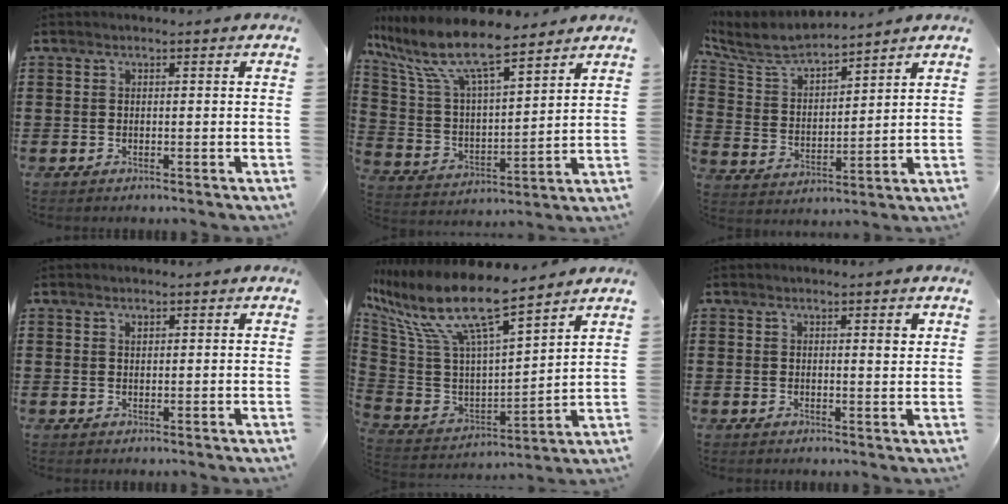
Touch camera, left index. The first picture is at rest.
{"total": 10.9, "force": [8.5, 2.1, 6.5], "torque": [-0.166, -0.045, 0.141]}
{"total": 6.6, "force": [6.0, 1.2, 2.5], "torque": [-0.078, -0.032, 0.102]}
{"total": 0.7, "force": [0.5, 0.4, 0.3], "torque": [-0.007, 0.001, 0.009]}
{"total": 12.9, "force": [8.7, 2.9, 9.1], "torque": [-0.214, -0.058, 0.145]}
{"total": 2.0, "force": [0.9, 0.5, 1.7], "torque": [-0.020, -0.004, 0.012]}